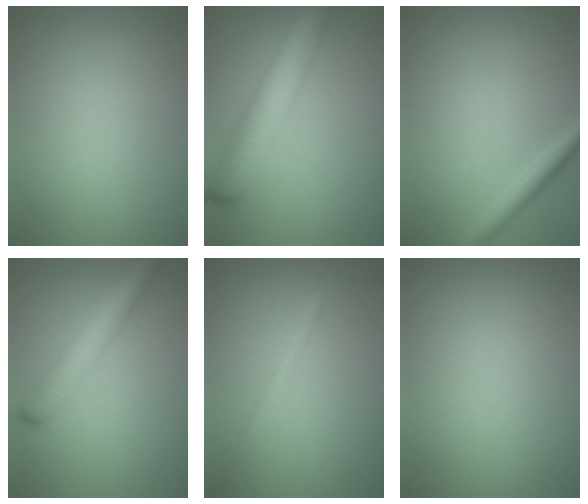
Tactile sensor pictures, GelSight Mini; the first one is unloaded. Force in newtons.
{"total": 7.2, "press": 7.2, "slide": 0.3}
{"total": 2.4, "press": 2.4, "slide": 0.1}
{"total": 4.3, "press": 4.3, "slide": 0.1}
{"total": 1.4, "press": 1.4, "slide": 0.1}
{"total": 0.0}